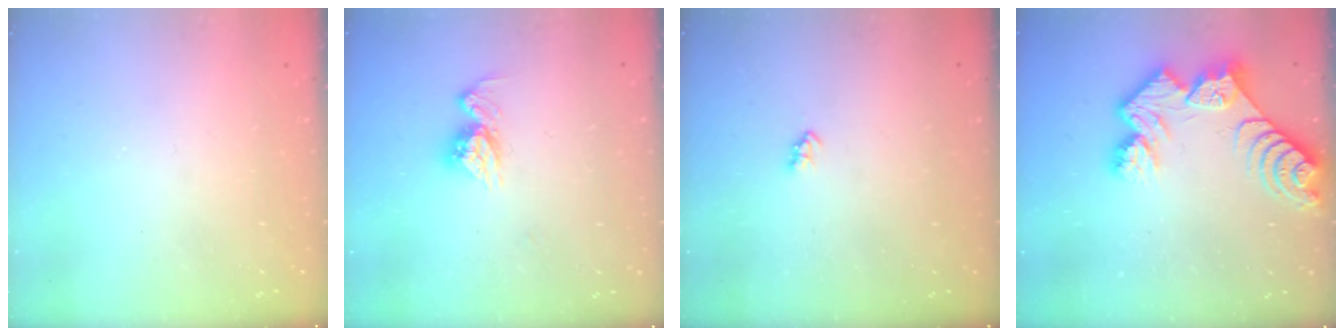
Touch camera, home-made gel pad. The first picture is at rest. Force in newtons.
{"total": 9.3, "press": 9.2, "slide": 0.7}
{"total": 2.4, "press": 2.4, "slide": 0.4}
{"total": 11.0, "press": 10.9, "slide": 1.1}